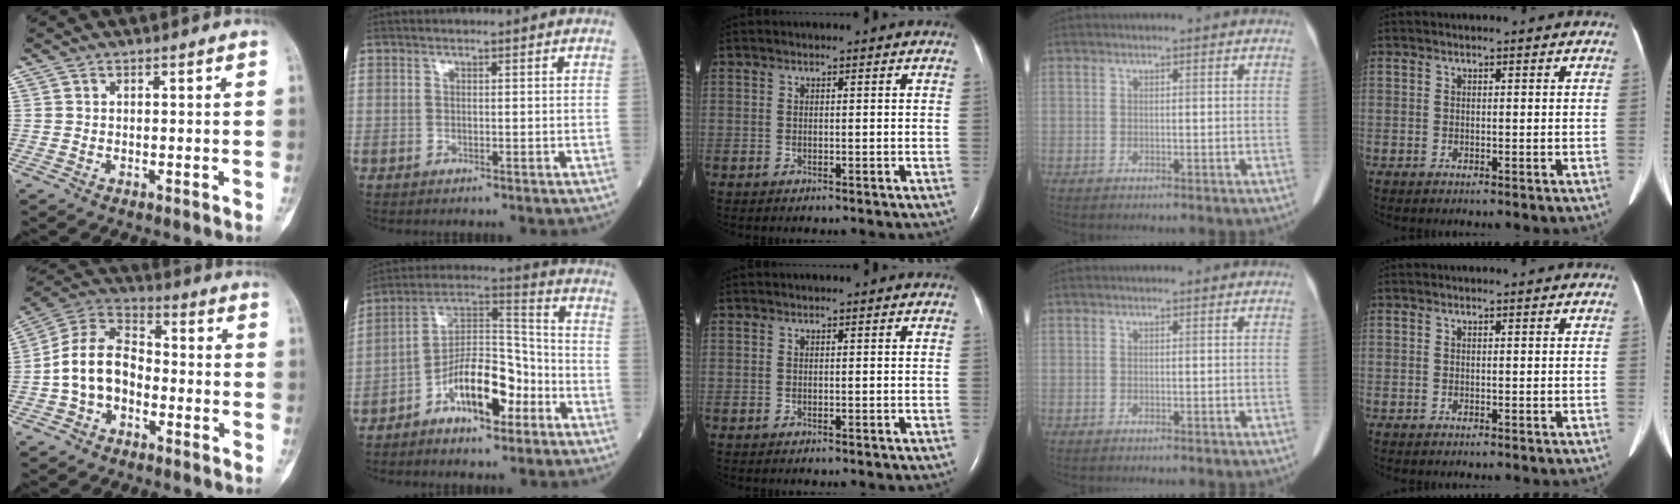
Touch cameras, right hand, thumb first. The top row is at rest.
{"thumb": {"total": 12.2, "force": [-2.8, 8.5, 8.2], "torque": [-0.141, 0.045, -0.065]}, "index": {"total": 11.8, "force": [-5.7, 4.5, 9.3], "torque": [-0.169, 0.027, -0.095]}}